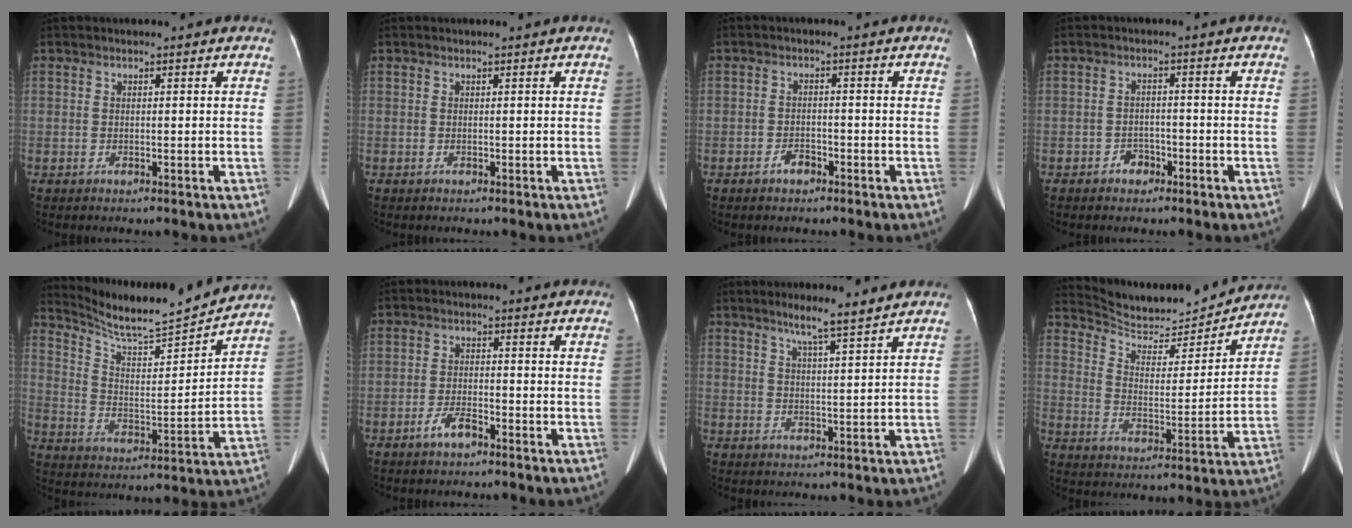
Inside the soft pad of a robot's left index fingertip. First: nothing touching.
{"total": 0.0}
{"total": 2.2, "force": [-1.6, 1.1, 1.1], "torque": [-0.020, 0.003, -0.026]}
{"total": 2.5, "force": [-1.6, 1.6, 0.8], "torque": [-0.012, 0.007, -0.024]}
{"total": 15.2, "force": [14.5, -0.2, 4.5], "torque": [-0.086, -0.010, 0.233]}
{"total": 3.2, "force": [-2.3, 1.0, 2.1], "torque": [-0.044, 0.002, -0.044]}
{"total": 5.2, "force": [4.1, -0.6, 3.2], "torque": [-0.056, 0.001, 0.071]}
{"total": 14.0, "force": [13.7, 1.9, 2.4], "torque": [-0.044, -0.011, 0.212]}